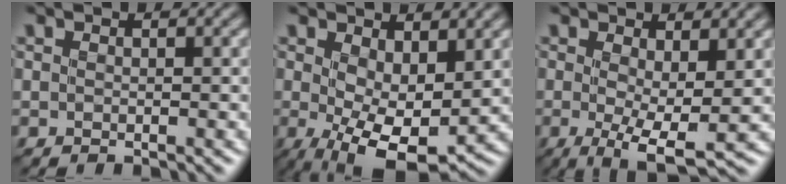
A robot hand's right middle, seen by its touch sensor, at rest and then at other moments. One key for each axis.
{"total": 7.9, "fx": -0.2, "fy": 3.5, "fz": 7.1, "tx": -0.116, "ty": -0.015, "tz": 0.000}
{"total": 5.5, "fx": -0.2, "fy": 1.4, "fz": 5.3, "tx": -0.088, "ty": -0.014, "tz": -0.002}